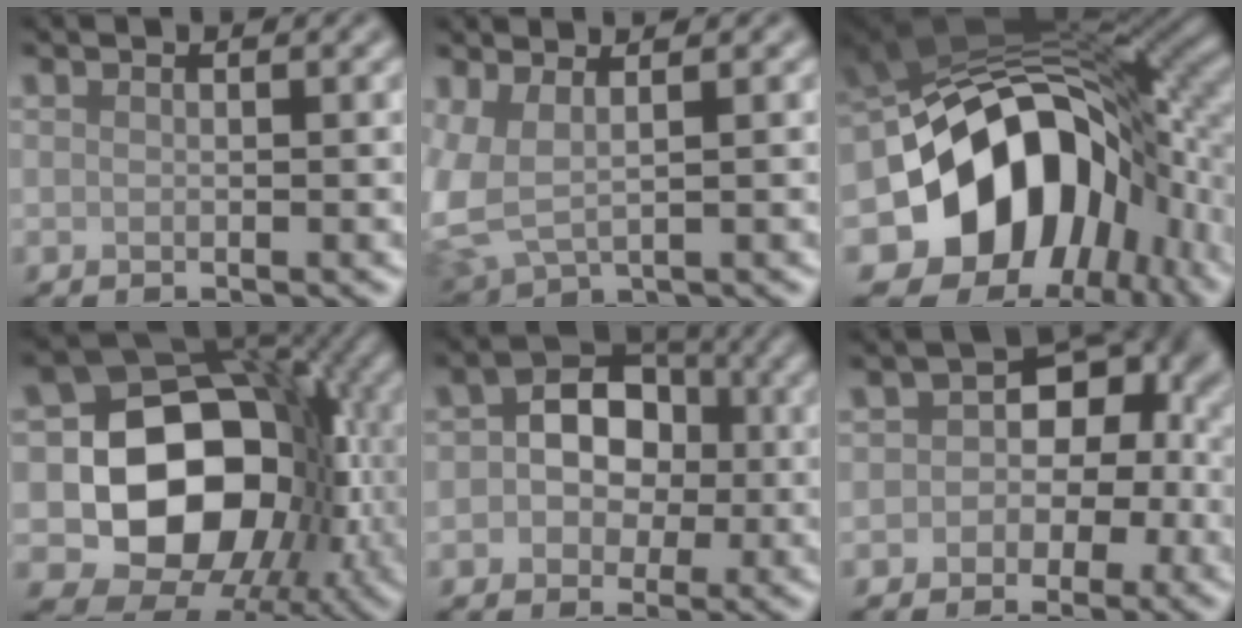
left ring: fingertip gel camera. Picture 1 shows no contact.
{"total": 4.3, "force": [1.2, 2.0, 3.6], "torque": [-0.102, -0.002, 0.026]}
{"total": 15.4, "force": [-4.4, 11.0, 9.8], "torque": [-0.149, -0.014, -0.082]}
{"total": 15.0, "force": [-2.0, 11.7, 9.2], "torque": [-0.096, -0.003, -0.053]}
{"total": 5.8, "force": [0.2, 4.6, 3.6], "torque": [-0.037, 0.007, -0.012]}
{"total": 6.8, "force": [-0.6, 5.4, 4.1], "torque": [0.012, 0.009, -0.035]}